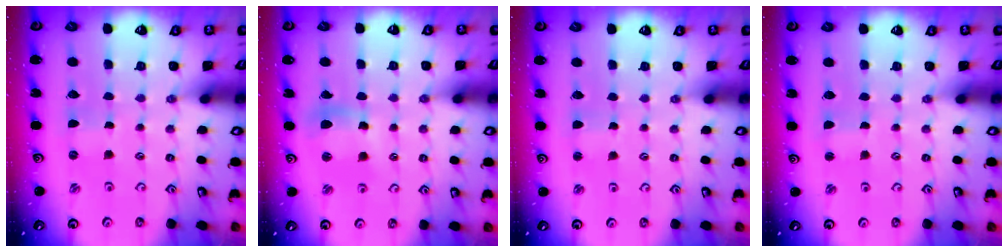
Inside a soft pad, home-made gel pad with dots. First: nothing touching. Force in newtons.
{"total": 9.8, "press": 9.7, "slide": 1.3}
{"total": 2.5, "press": 2.4, "slide": 0.4}
{"total": 1.4, "press": 1.4, "slide": 0.2}